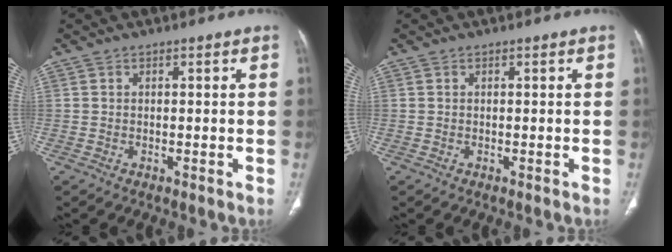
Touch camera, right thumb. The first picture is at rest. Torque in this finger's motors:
{"motor_torque": [0.00, 0.00, 0.00, 0.00, 0.00]}